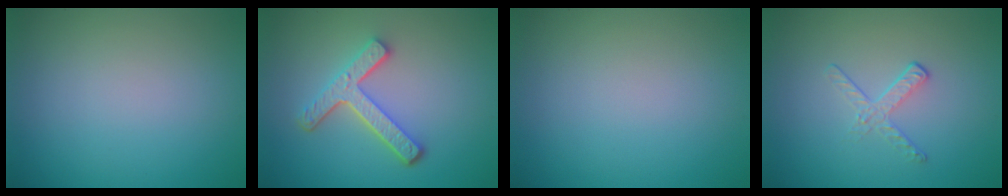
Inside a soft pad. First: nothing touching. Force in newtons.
{"total": 4.3, "press": 3.3, "slide": 2.8}
{"total": 0.0}
{"total": 1.7, "press": 0.7, "slide": 1.5}